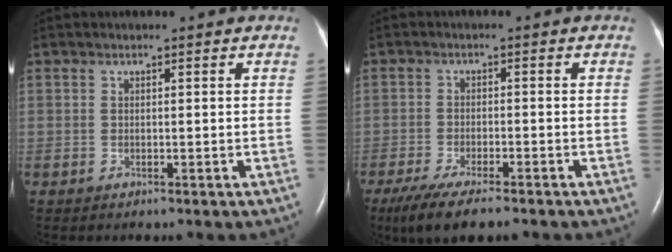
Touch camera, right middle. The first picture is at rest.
{"total": 8.9, "force": [-6.8, 1.5, 5.5], "torque": [-0.092, -0.021, -0.108]}